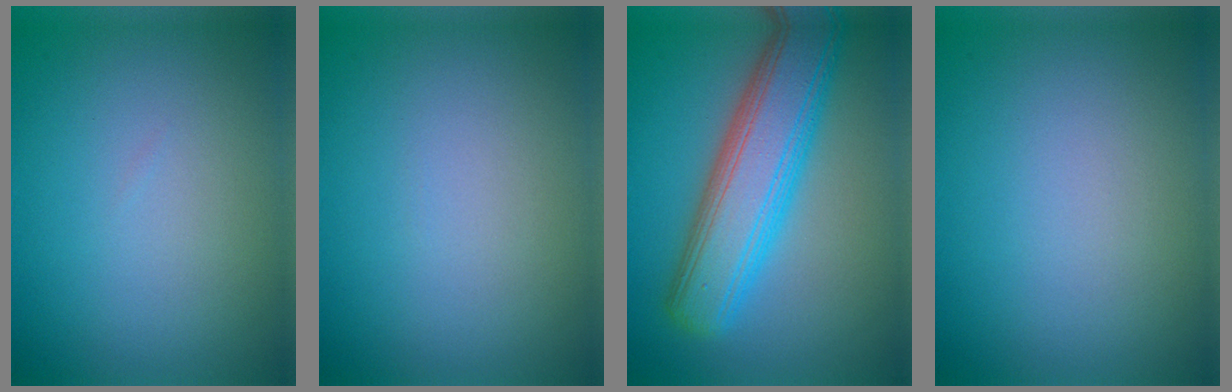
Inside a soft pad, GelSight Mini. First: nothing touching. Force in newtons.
{"total": 0.0}
{"total": 8.3, "press": 8.3, "slide": 0.3}
{"total": 0.0}